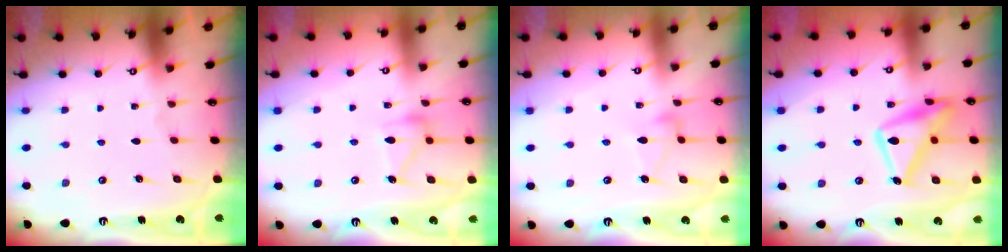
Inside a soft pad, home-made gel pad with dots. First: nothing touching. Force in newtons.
{"total": 13.1, "press": 13.1, "slide": 0.7}
{"total": 6.4, "press": 6.4, "slide": 0.3}
{"total": 18.8, "press": 18.7, "slide": 1.3}